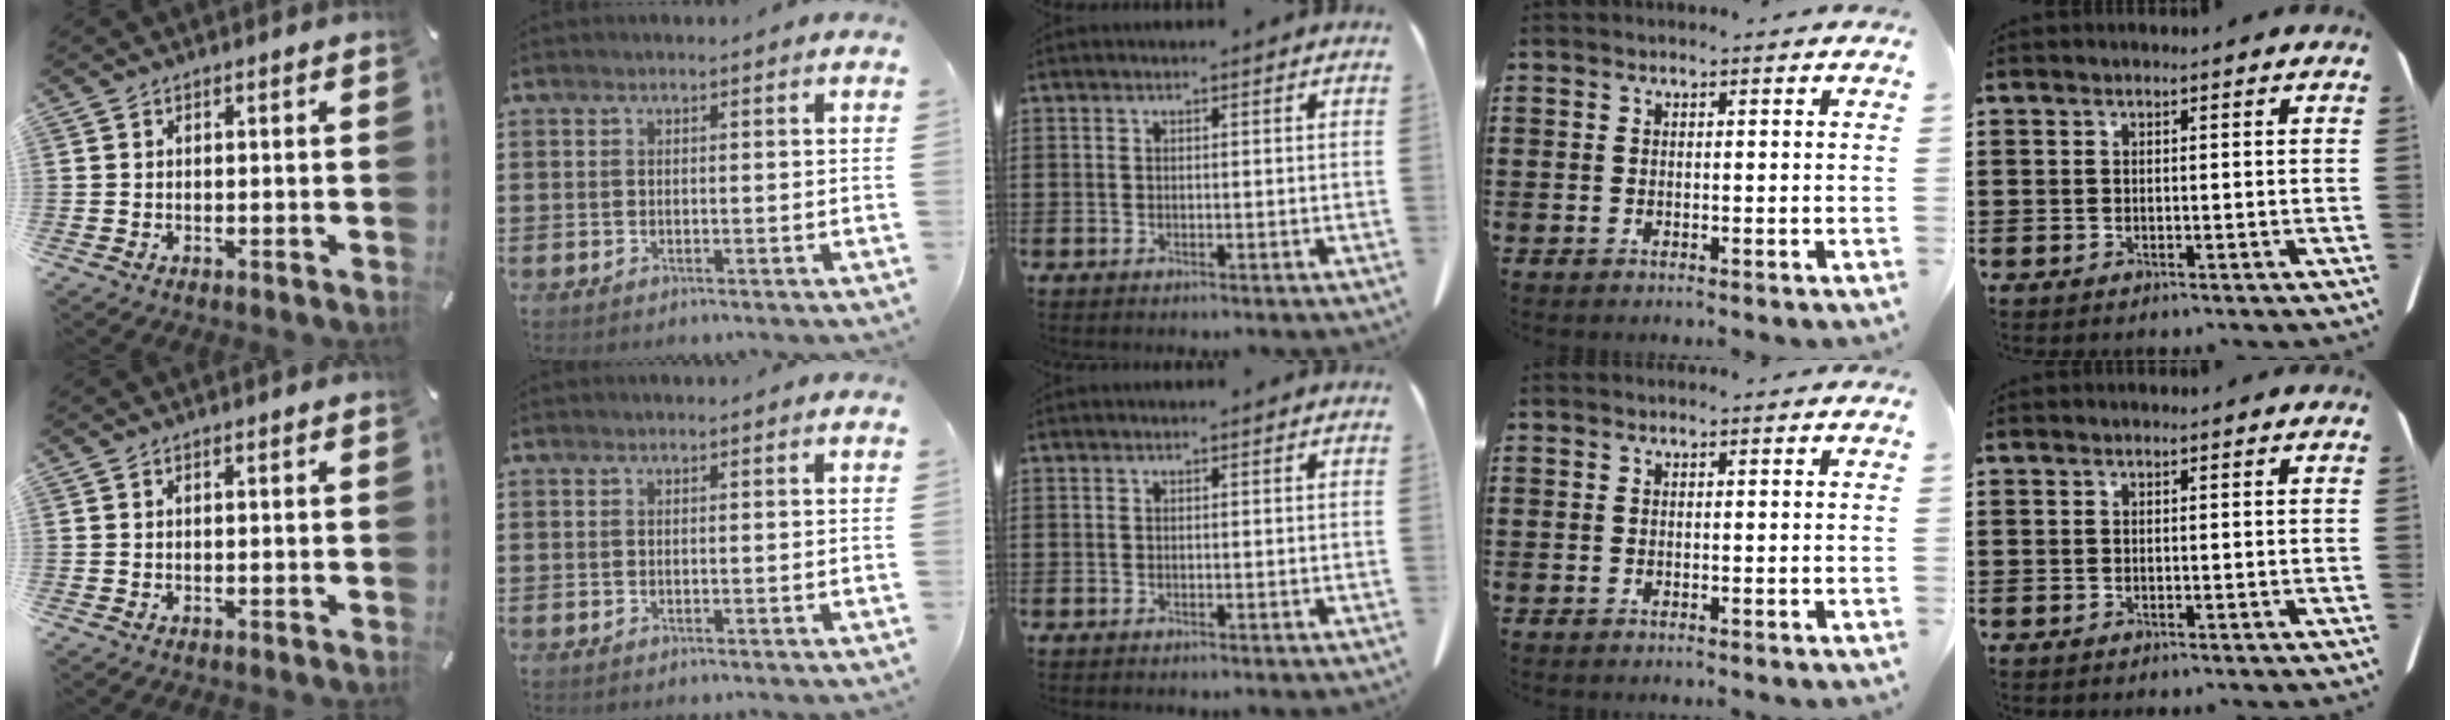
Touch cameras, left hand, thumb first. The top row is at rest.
{}